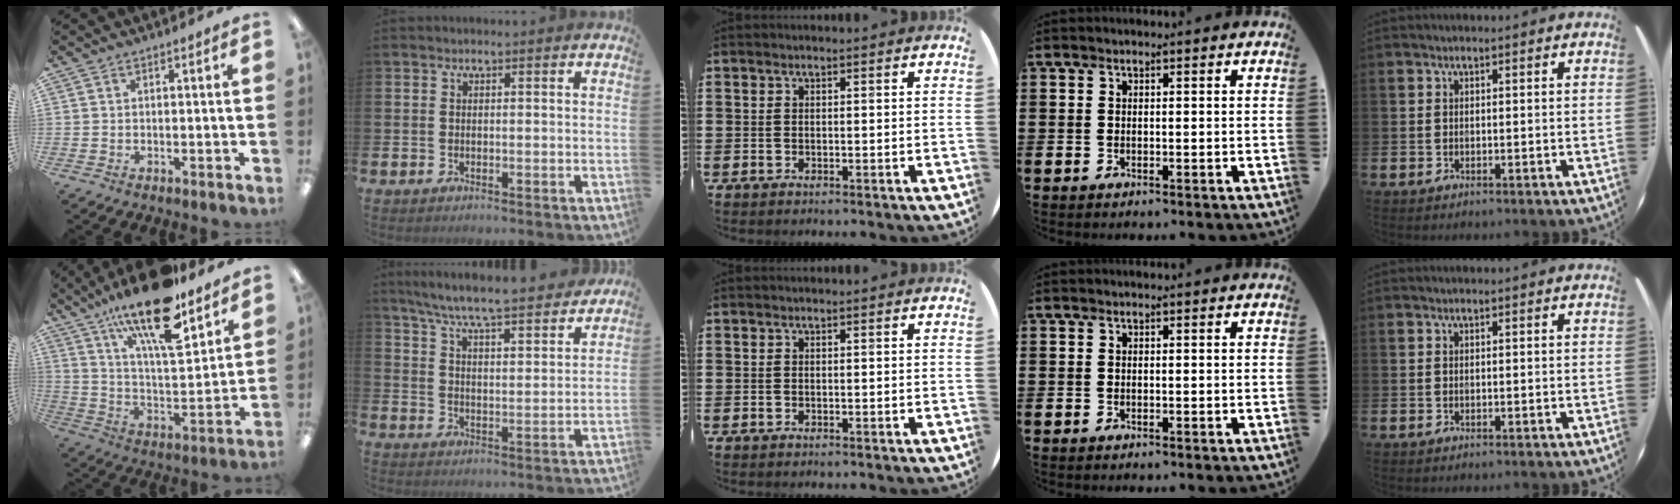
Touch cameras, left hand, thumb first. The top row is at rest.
{"thumb": {"total": 20.8, "force": [14.6, 6.5, 13.3], "torque": [-0.230, -0.084, 0.244]}, "index": {"total": 7.9, "force": [7.4, 0.2, 2.7], "torque": [-0.080, -0.055, 0.127]}}